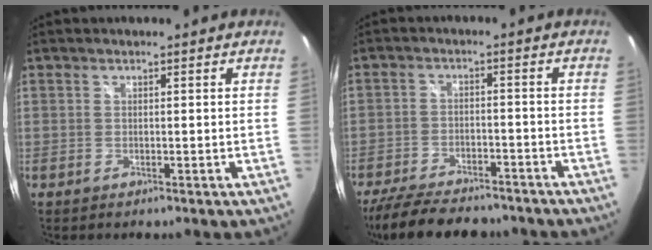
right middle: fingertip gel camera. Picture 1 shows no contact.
{"total": 15.3, "force": [-12.5, 5.4, 6.9], "torque": [-0.155, -0.016, -0.192]}